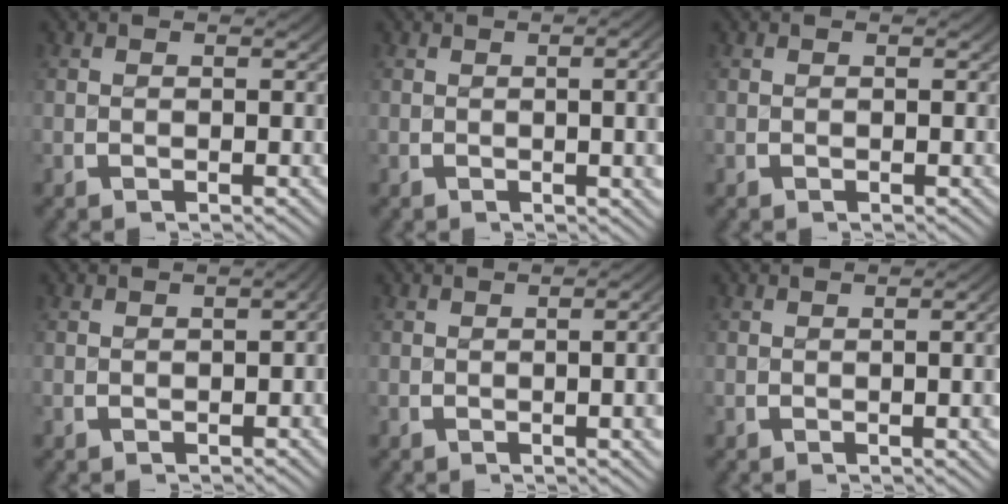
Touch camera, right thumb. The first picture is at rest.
{"total": 4.6, "force": [0.3, 1.5, 4.3], "torque": [-0.036, 0.012, -0.003]}
{"total": 0.0}
{"total": 1.4, "force": [-0.4, 0.7, 1.1], "torque": [-0.014, 0.001, -0.008]}
{"total": 4.0, "force": [-0.2, 1.2, 3.8], "torque": [-0.035, 0.011, -0.010]}
{"total": 2.5, "force": [-0.3, 0.4, 2.4], "torque": [-0.028, 0.006, -0.005]}